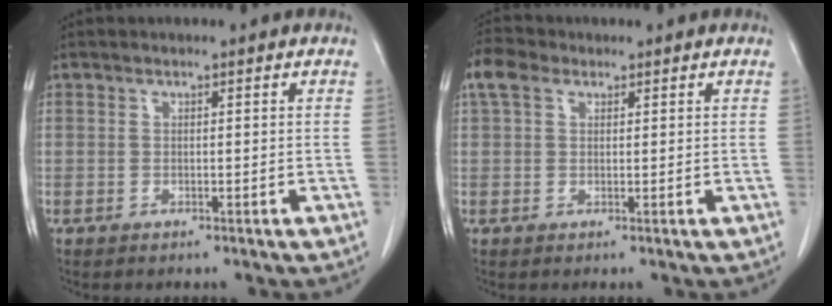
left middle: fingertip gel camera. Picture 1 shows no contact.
{"total": 4.0, "force": [2.1, 2.6, 2.2], "torque": [-0.052, 0.024, 0.044]}